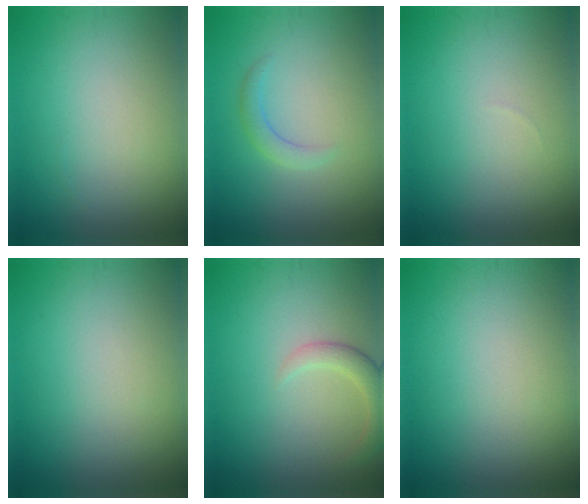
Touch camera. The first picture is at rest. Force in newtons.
{"total": 1.5, "press": 1.5, "slide": 0.1}
{"total": 0.0}
{"total": 0.0}
{"total": 2.6, "press": 2.5, "slide": 0.4}
{"total": 0.0}